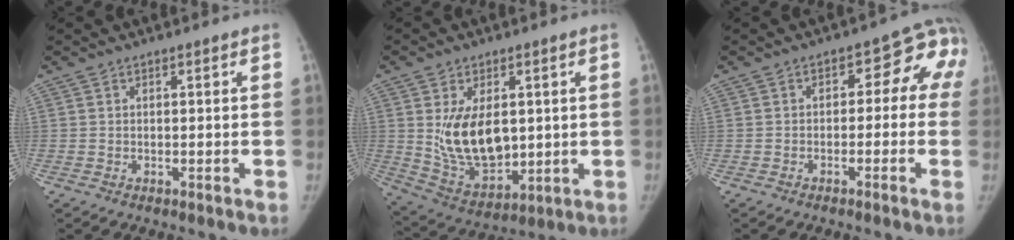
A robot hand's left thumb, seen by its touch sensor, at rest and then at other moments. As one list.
[{"total": 13.7, "force": [1.6, 8.5, 10.7], "torque": [-0.153, -0.019, 0.052]}, {"total": 8.3, "force": [-0.6, 5.7, 6.0], "torque": [-0.023, 0.037, -0.021]}]